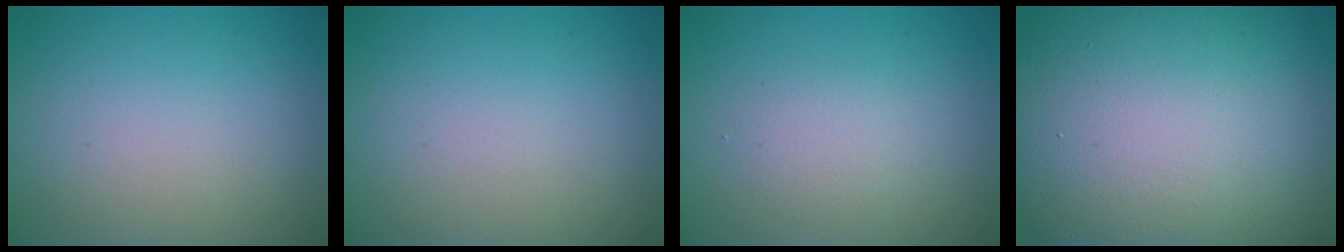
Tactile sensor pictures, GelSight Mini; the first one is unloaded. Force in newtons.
{"total": 0.0}
{"total": 1.6, "press": 1.6, "slide": 0.1}
{"total": 20.5, "press": 20.4, "slide": 1.2}